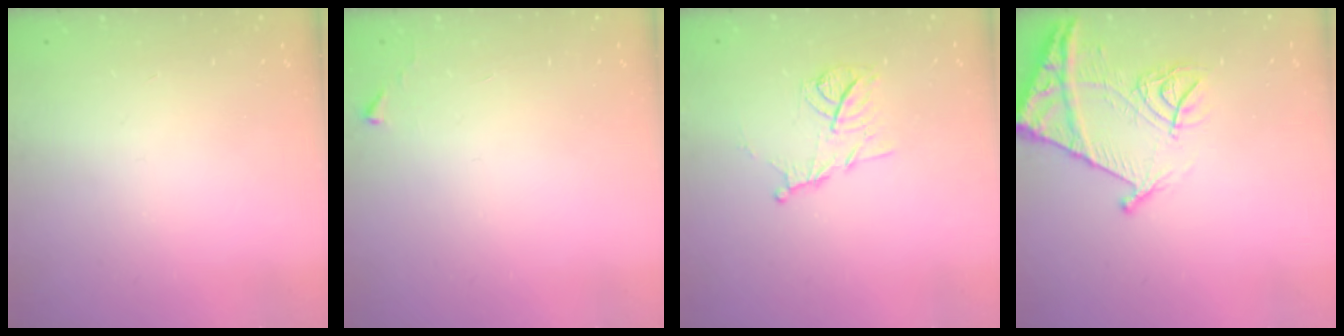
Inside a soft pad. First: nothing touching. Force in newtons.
{"total": 2.7, "press": 2.6, "slide": 0.4}
{"total": 10.0, "press": 10.0, "slide": 1.0}
{"total": 13.6, "press": 13.6, "slide": 1.5}